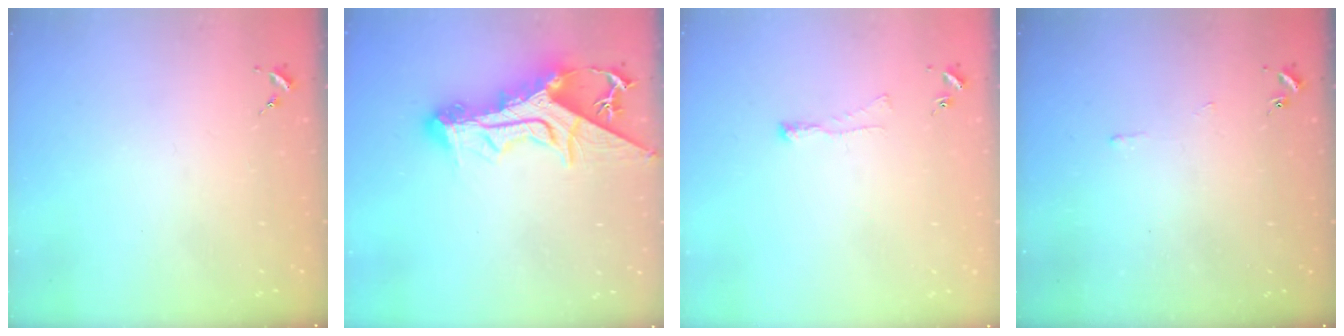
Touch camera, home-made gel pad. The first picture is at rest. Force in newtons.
{"total": 20.1, "press": 20.1, "slide": 1.7}
{"total": 2.7, "press": 2.6, "slide": 0.7}
{"total": 2.5, "press": 2.5, "slide": 0.5}